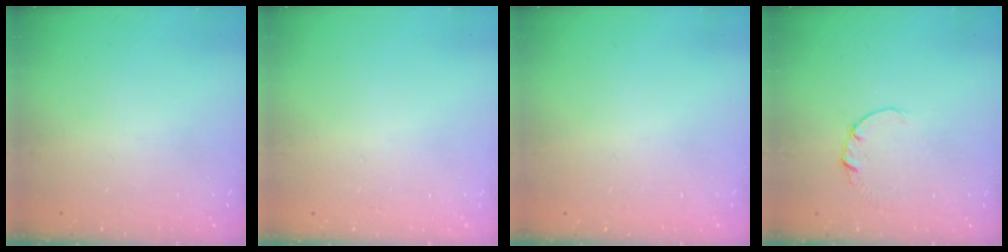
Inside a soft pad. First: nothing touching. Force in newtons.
{"total": 2.7, "press": 2.7, "slide": 0.2}
{"total": 2.4, "press": 2.4, "slide": 0.2}
{"total": 0.5, "press": 0.5, "slide": 0.1}